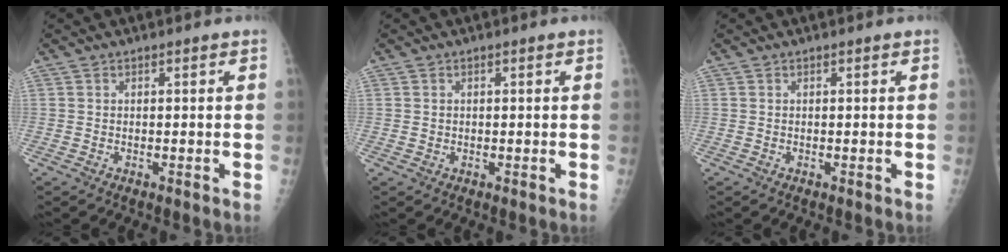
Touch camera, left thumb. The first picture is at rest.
{"total": 0.8, "force": [-0.1, 0.8, 0.1], "torque": [0.001, 0.002, 0.000]}
{"total": 0.0}